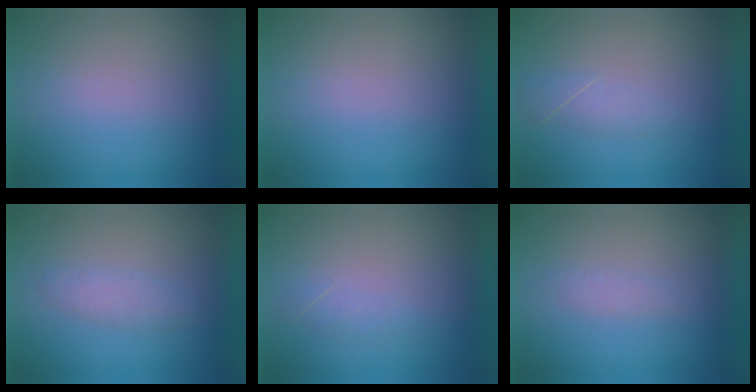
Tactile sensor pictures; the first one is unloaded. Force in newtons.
{"total": 3.0}
{"total": 2.1}
{"total": 2.3}
{"total": 1.3}
{"total": 1.3}